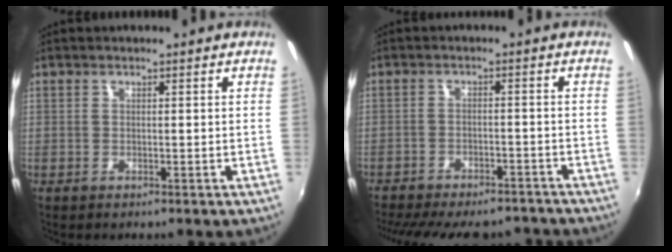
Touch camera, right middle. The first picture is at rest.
{"total": 18.3, "force": [-15.6, 6.1, 7.3], "torque": [-0.164, -0.010, -0.204]}